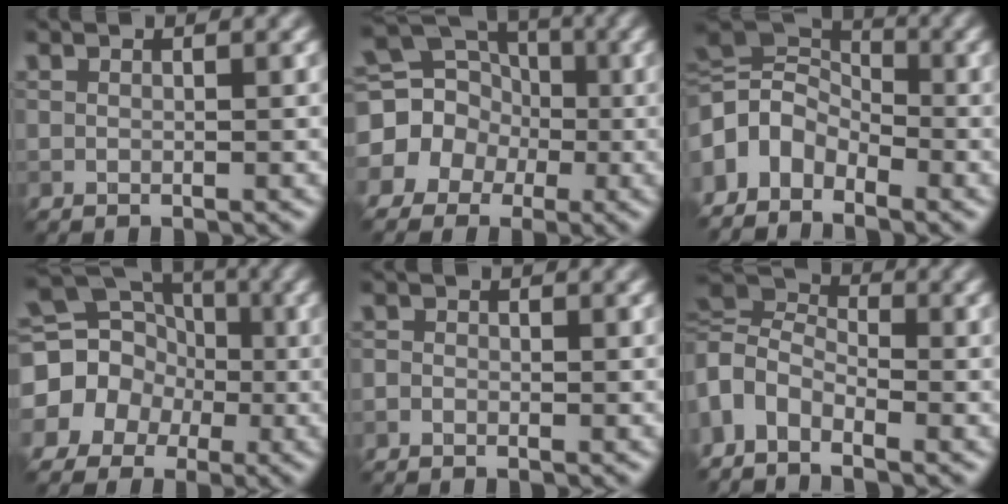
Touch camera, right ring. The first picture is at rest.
{"total": 9.3, "force": [-0.8, 8.6, 3.6], "torque": [-0.080, 0.027, -0.051]}
{"total": 6.2, "force": [-2.9, 4.3, 3.4], "torque": [-0.065, 0.009, -0.073]}
{"total": 11.3, "force": [-1.3, 10.4, 4.1], "torque": [-0.096, 0.021, -0.052]}
{"total": 0.7, "force": [-0.6, 0.4, 0.2], "torque": [-0.002, -0.003, -0.014]}
{"total": 5.1, "force": [-1.4, 3.4, 3.5], "torque": [-0.078, 0.003, -0.045]}